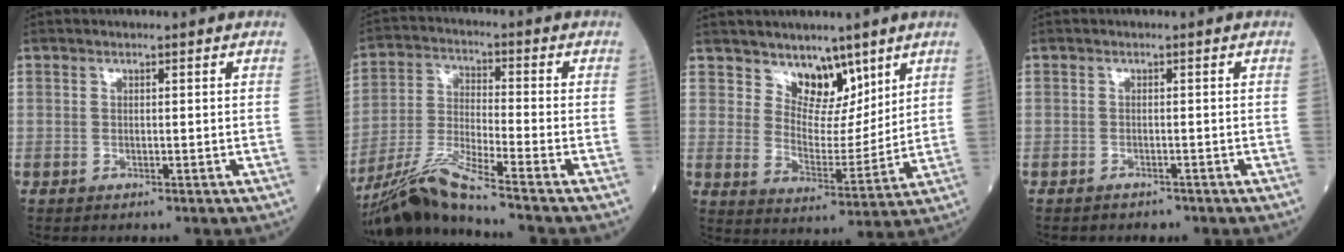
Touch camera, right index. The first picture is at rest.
{"total": 9.8, "force": [-8.4, -1.9, 4.8], "torque": [-0.102, -0.022, -0.161]}
{"total": 7.7, "force": [5.5, 4.2, 3.2], "torque": [-0.041, -0.009, 0.100]}
{"total": 1.5, "force": [-1.3, 0.8, 0.0], "torque": [-0.006, 0.001, -0.020]}